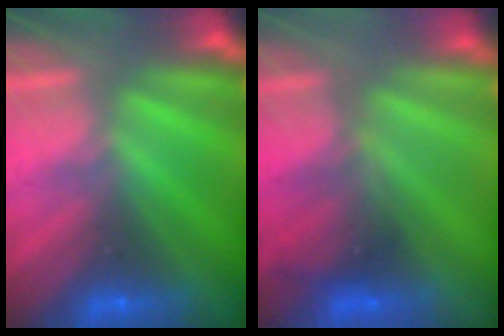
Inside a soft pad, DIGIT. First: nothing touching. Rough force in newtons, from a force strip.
{"total": 4.6}